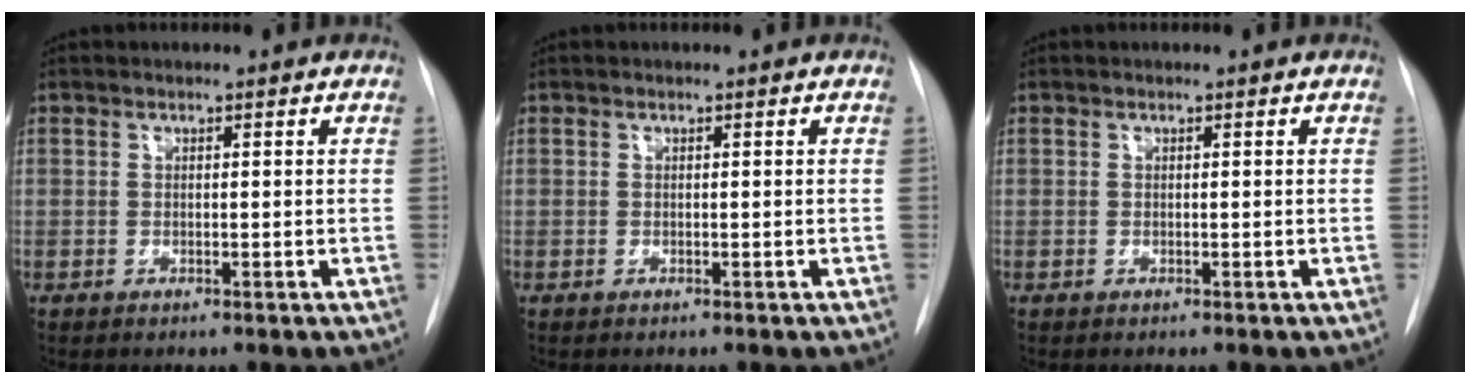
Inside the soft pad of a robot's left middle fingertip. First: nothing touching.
{"total": 0.0}
{"total": 0.0}